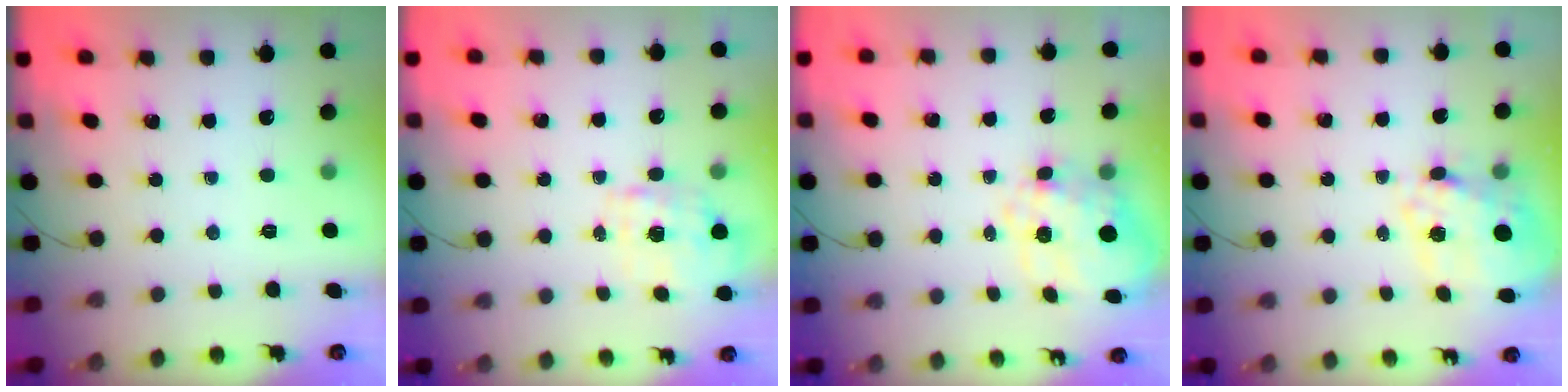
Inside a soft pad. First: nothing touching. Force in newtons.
{"total": 1.8, "press": 1.7, "slide": 0.6}
{"total": 12.2, "press": 12.0, "slide": 2.3}
{"total": 14.5, "press": 14.2, "slide": 3.1}